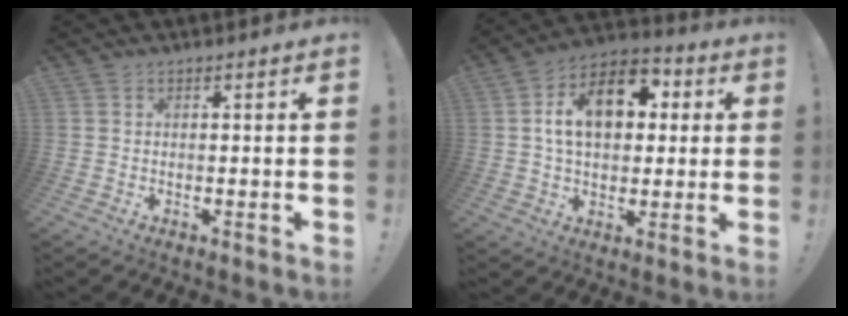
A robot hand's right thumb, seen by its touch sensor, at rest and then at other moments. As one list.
[{"total": 15.6, "force": [3.4, 10.2, 11.2], "torque": [-0.175, 0.002, 0.061]}]